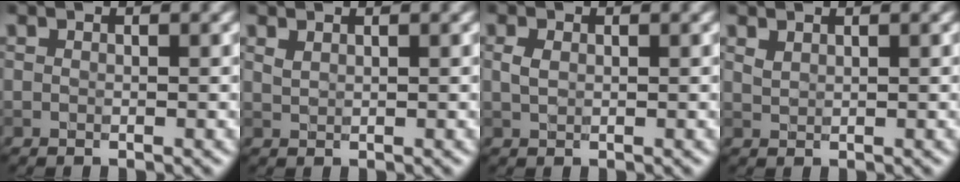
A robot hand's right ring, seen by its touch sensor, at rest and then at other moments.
{"total": 0.8, "force": [0.7, 0.2, 0.3], "torque": [-0.010, 0.001, 0.017]}
{"total": 1.2, "force": [0.2, 0.8, 0.9], "torque": [-0.022, 0.000, 0.006]}
{"total": 0.9, "force": [0.8, 0.3, 0.3], "torque": [-0.012, 0.000, 0.020]}